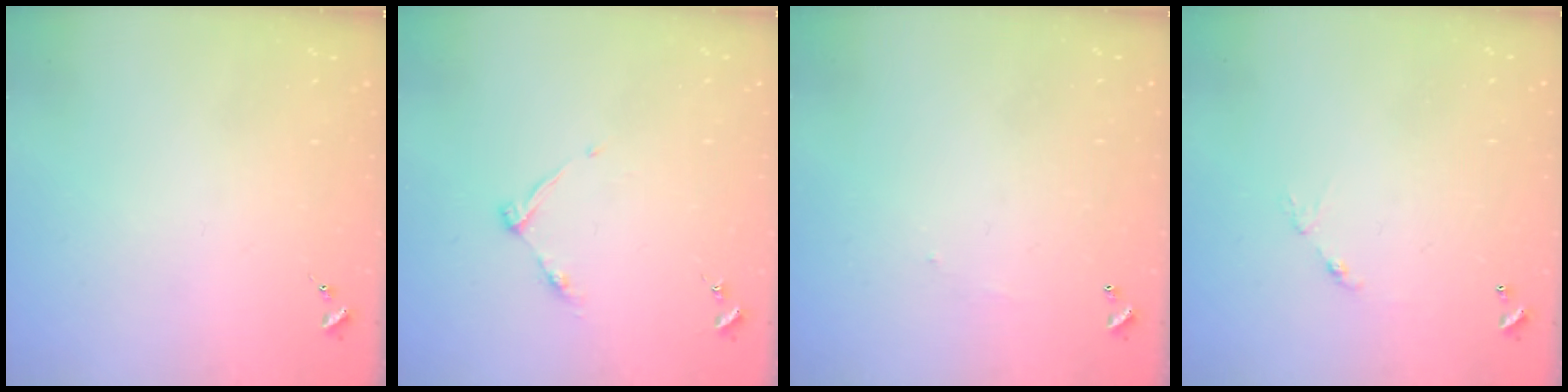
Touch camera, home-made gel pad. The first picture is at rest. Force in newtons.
{"total": 6.0, "press": 6.0, "slide": 0.7}
{"total": 3.7, "press": 3.7, "slide": 0.2}
{"total": 5.5, "press": 5.5, "slide": 0.4}